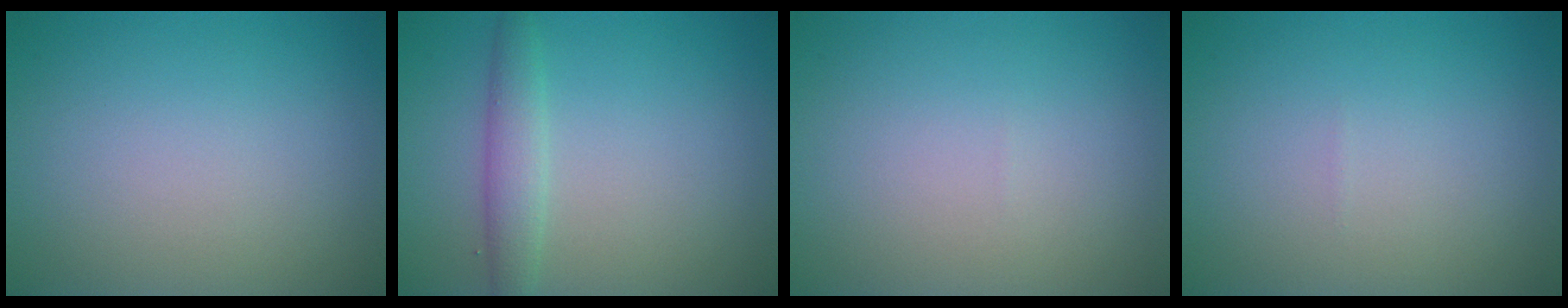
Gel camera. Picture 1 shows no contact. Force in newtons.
{"total": 2.4, "press": 2.4, "slide": 0.1}
{"total": 0.0}
{"total": 0.0}